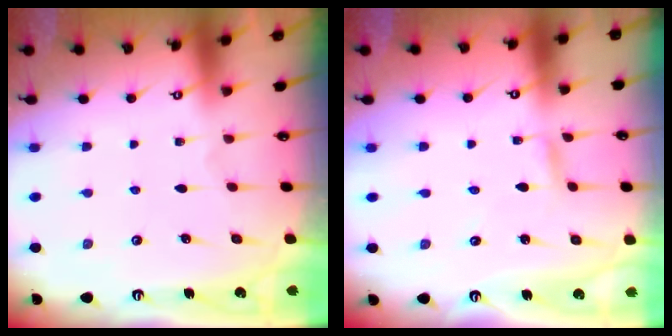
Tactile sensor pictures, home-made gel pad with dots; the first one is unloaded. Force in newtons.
{"total": 2.5, "press": 2.5, "slide": 0.2}